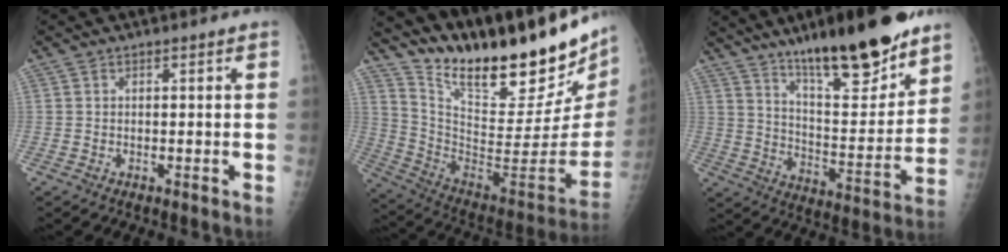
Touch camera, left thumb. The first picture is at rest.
{"total": 33.1, "force": [23.8, 8.9, 21.2], "torque": [-0.311, -0.115, 0.365]}
{"total": 22.4, "force": [16.2, 5.1, 14.6], "torque": [-0.196, -0.092, 0.263]}